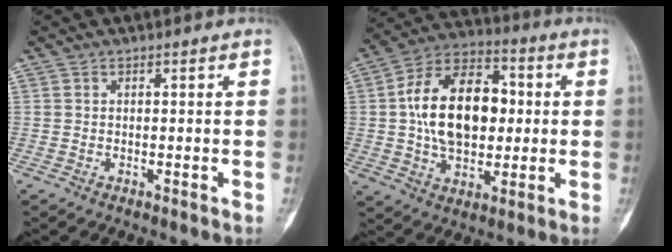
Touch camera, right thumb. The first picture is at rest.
{"total": 19.2, "force": [1.4, 12.2, 14.8], "torque": [-0.223, 0.022, 0.022]}